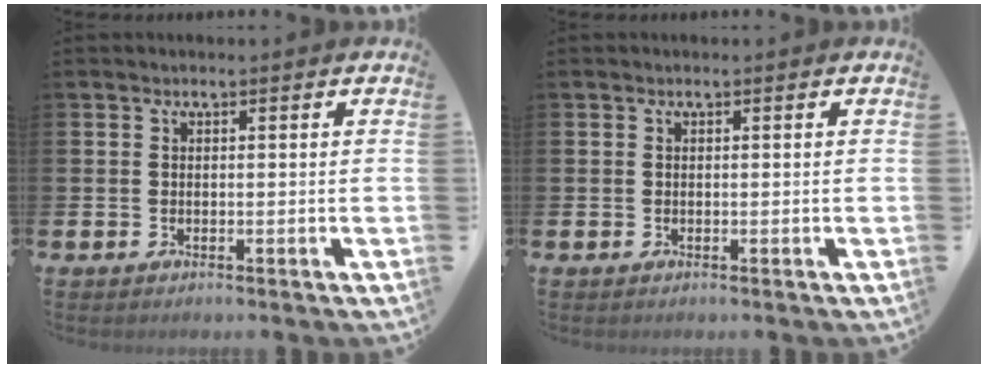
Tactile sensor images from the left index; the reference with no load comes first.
{"total": 0.0}